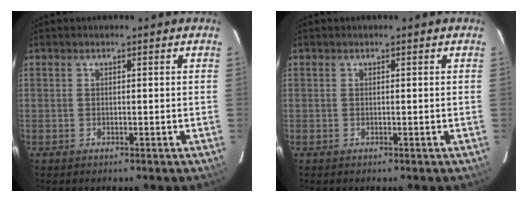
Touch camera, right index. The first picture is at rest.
{"total": 0.0}